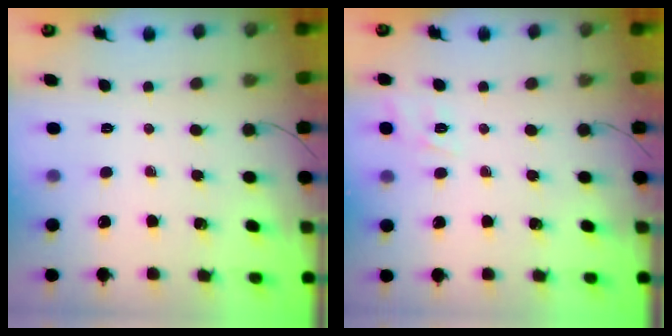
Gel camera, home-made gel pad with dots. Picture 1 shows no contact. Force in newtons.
{"total": 3.1, "press": 2.7, "slide": 1.4}